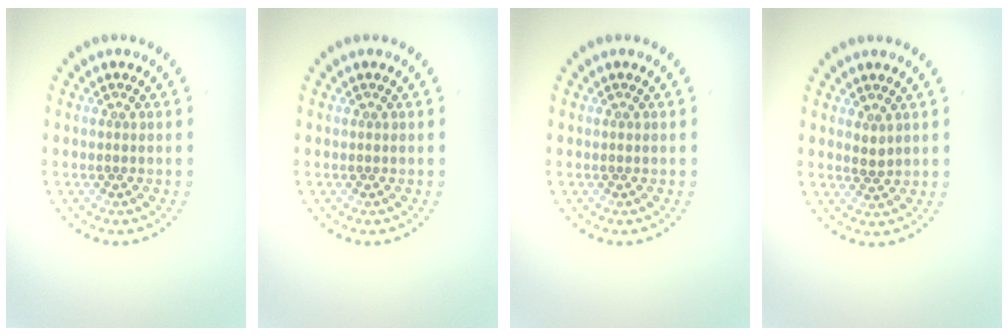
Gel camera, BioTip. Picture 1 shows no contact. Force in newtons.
{"total": 0.0}
{"total": 0.0}
{"total": 0.9, "press": 0.8, "slide": 0.4}